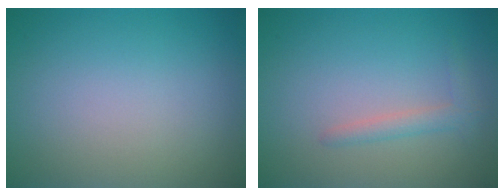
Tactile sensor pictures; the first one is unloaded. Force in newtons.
{"total": 1.6, "press": 1.6, "slide": 0.1}